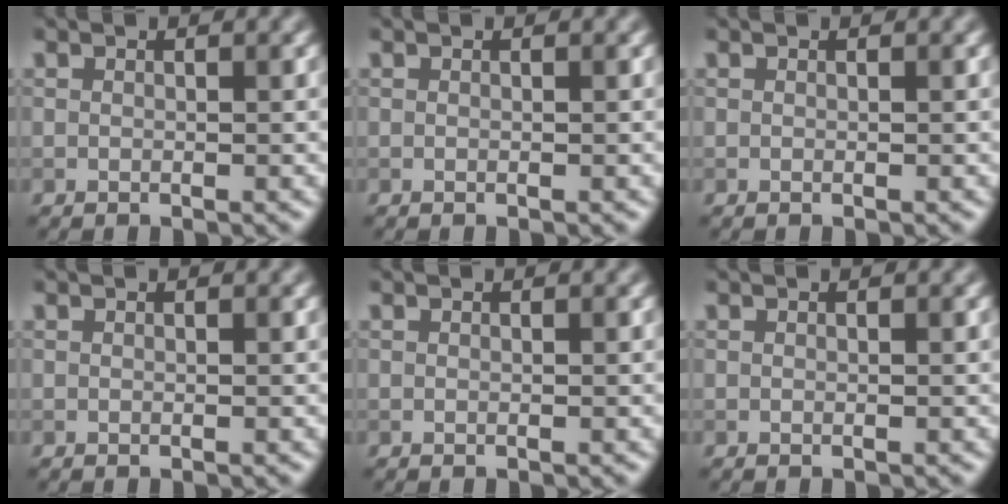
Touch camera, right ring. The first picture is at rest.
{"total": 0.0}
{"total": 0.0}
{"total": 0.0}
{"total": 0.0}
{"total": 0.0}